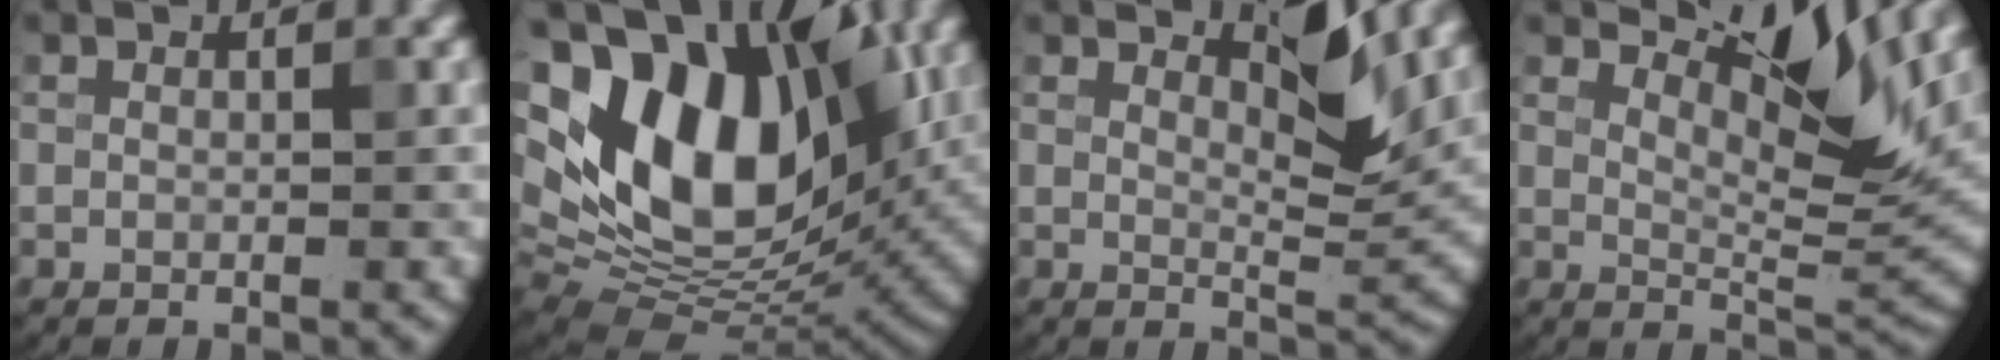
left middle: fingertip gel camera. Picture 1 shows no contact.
{"total": 15.6, "force": [3.5, 9.7, 11.7], "torque": [-0.228, 0.023, 0.072]}
{"total": 3.0, "force": [2.2, 0.2, 2.0], "torque": [-0.048, -0.005, 0.051]}
{"total": 7.4, "force": [4.5, 1.9, 5.6], "torque": [-0.097, 0.001, 0.097]}